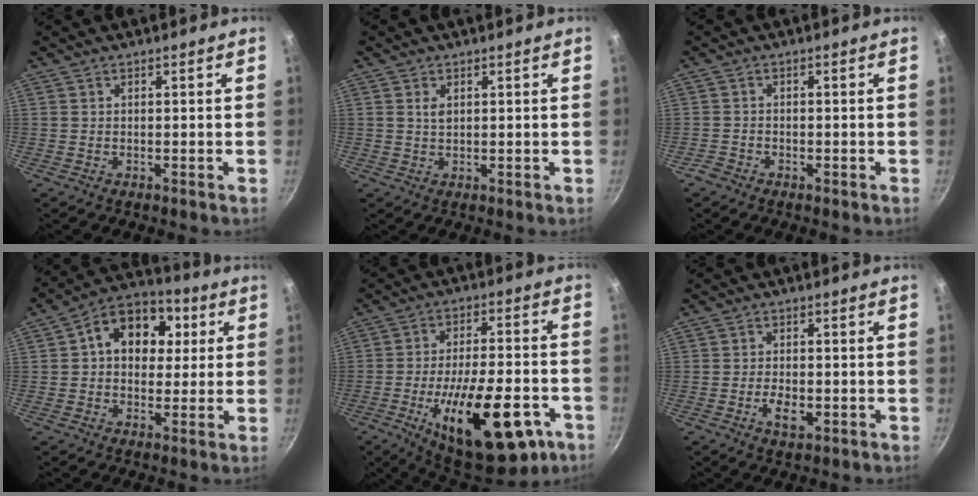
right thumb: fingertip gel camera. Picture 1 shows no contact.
{"total": 1.8, "force": [0.6, 1.1, 1.3], "torque": [-0.023, -0.002, 0.012]}
{"total": 1.9, "force": [-1.4, 1.1, 0.5], "torque": [-0.014, 0.013, -0.028]}
{"total": 13.6, "force": [2.9, 10.2, 8.5], "torque": [-0.090, 0.018, 0.027]}
{"total": 25.3, "force": [-10.5, 10.3, 20.5], "torque": [-0.280, 0.028, -0.146]}
{"total": 4.5, "force": [-1.5, 2.4, 3.5], "torque": [-0.063, 0.007, -0.024]}